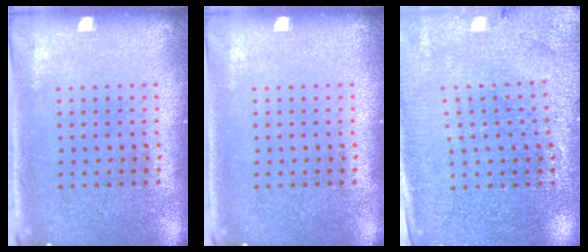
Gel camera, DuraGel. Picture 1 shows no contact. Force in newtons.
{"total": 0.0}
{"total": 2.8, "press": 2.8, "slide": 0.5}